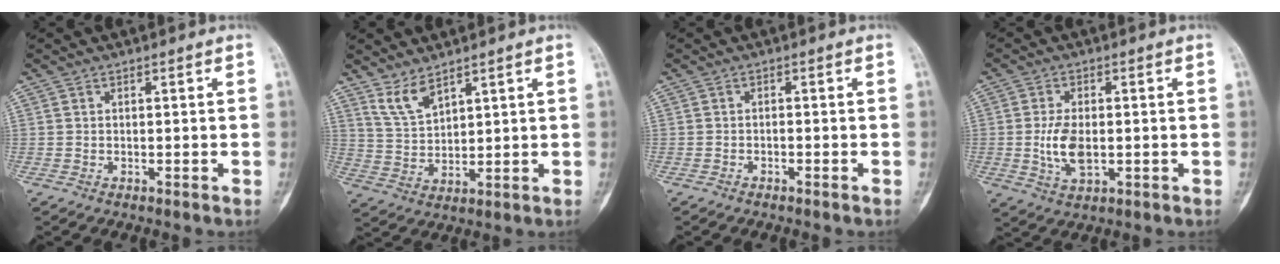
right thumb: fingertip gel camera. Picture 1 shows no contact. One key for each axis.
{"total": 5.4, "fx": 4.3, "fy": 1.9, "fz": 2.8, "tx": -0.051, "ty": -0.030, "tz": 0.096}
{"total": 0.8, "fx": -0.7, "fy": 0.1, "fz": 0.4, "tx": -0.013, "ty": 0.007, "tz": -0.009}
{"total": 7.4, "fx": -0.5, "fy": 3.5, "fz": 6.5, "tx": -0.139, "ty": -0.009, "tz": -0.005}